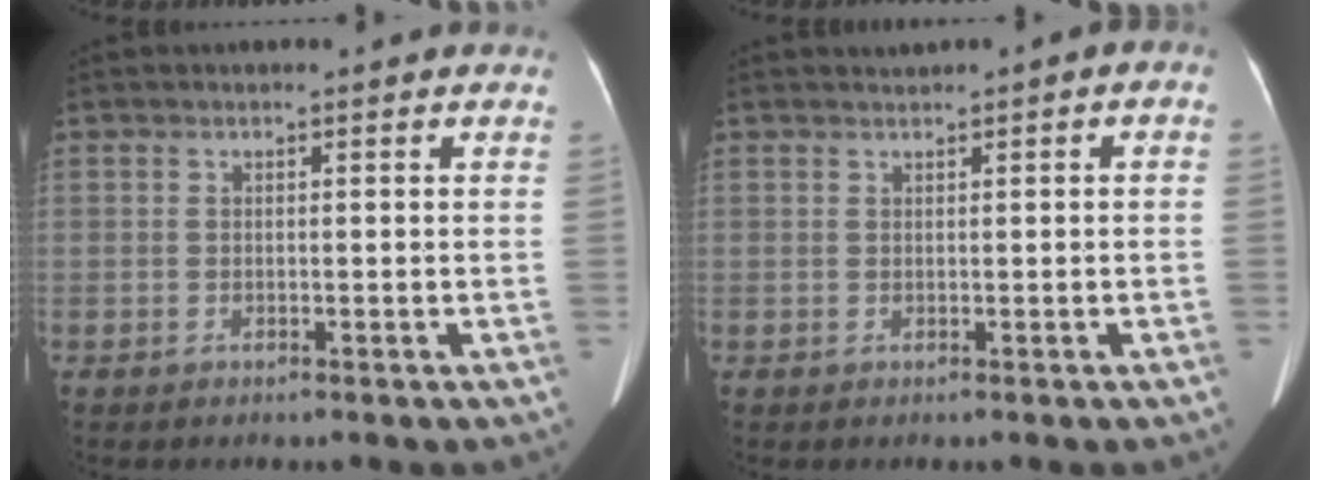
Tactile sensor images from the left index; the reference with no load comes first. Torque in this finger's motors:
{"motor_torque": [0.50, -0.55, 0.02, 0.05]}